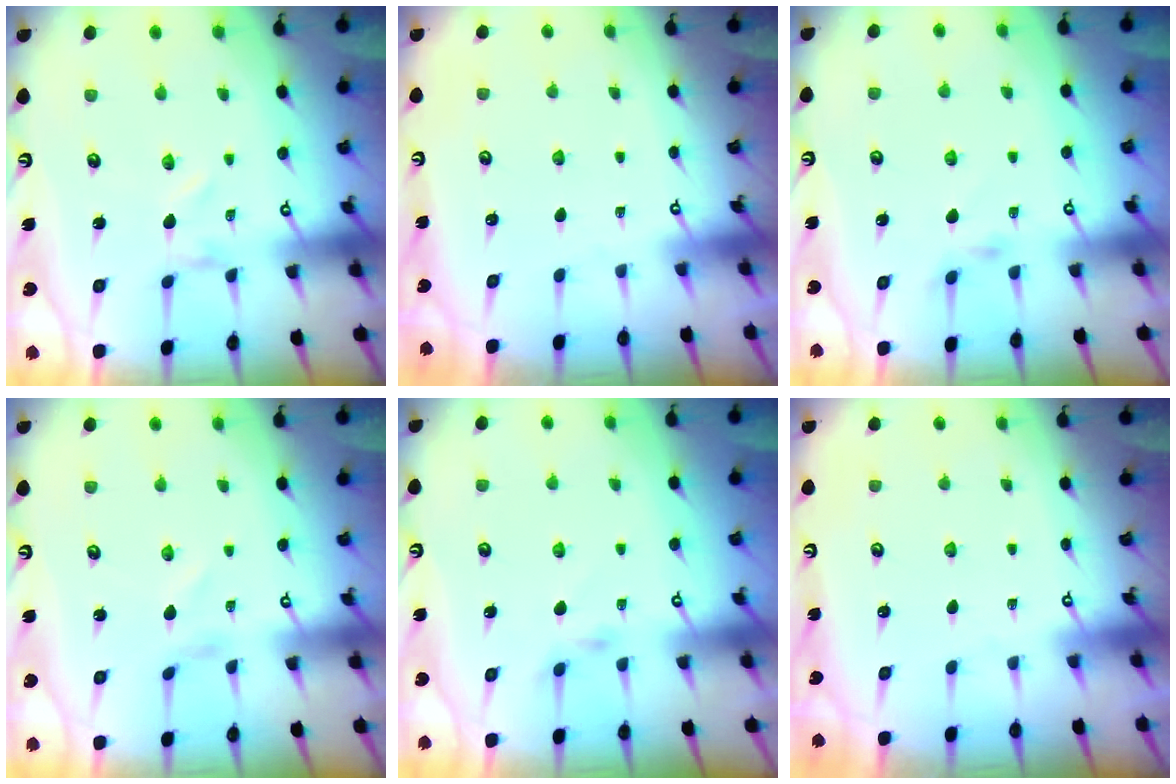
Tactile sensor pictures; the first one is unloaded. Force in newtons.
{"total": 0.0}
{"total": 2.2, "press": 2.1, "slide": 0.4}
{"total": 0.8, "press": 0.8, "slide": 0.1}
{"total": 2.2, "press": 2.1, "slide": 0.4}
{"total": 0.0}